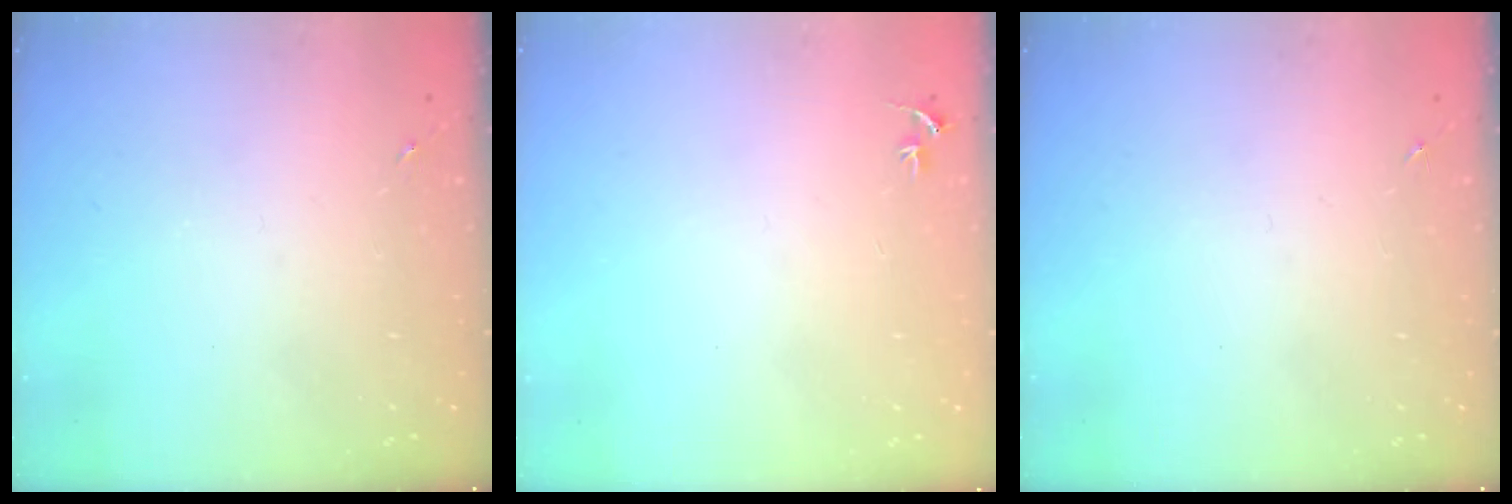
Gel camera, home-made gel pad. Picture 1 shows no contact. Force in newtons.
{"total": 2.7, "press": 2.7, "slide": 0.3}
{"total": 0.0}